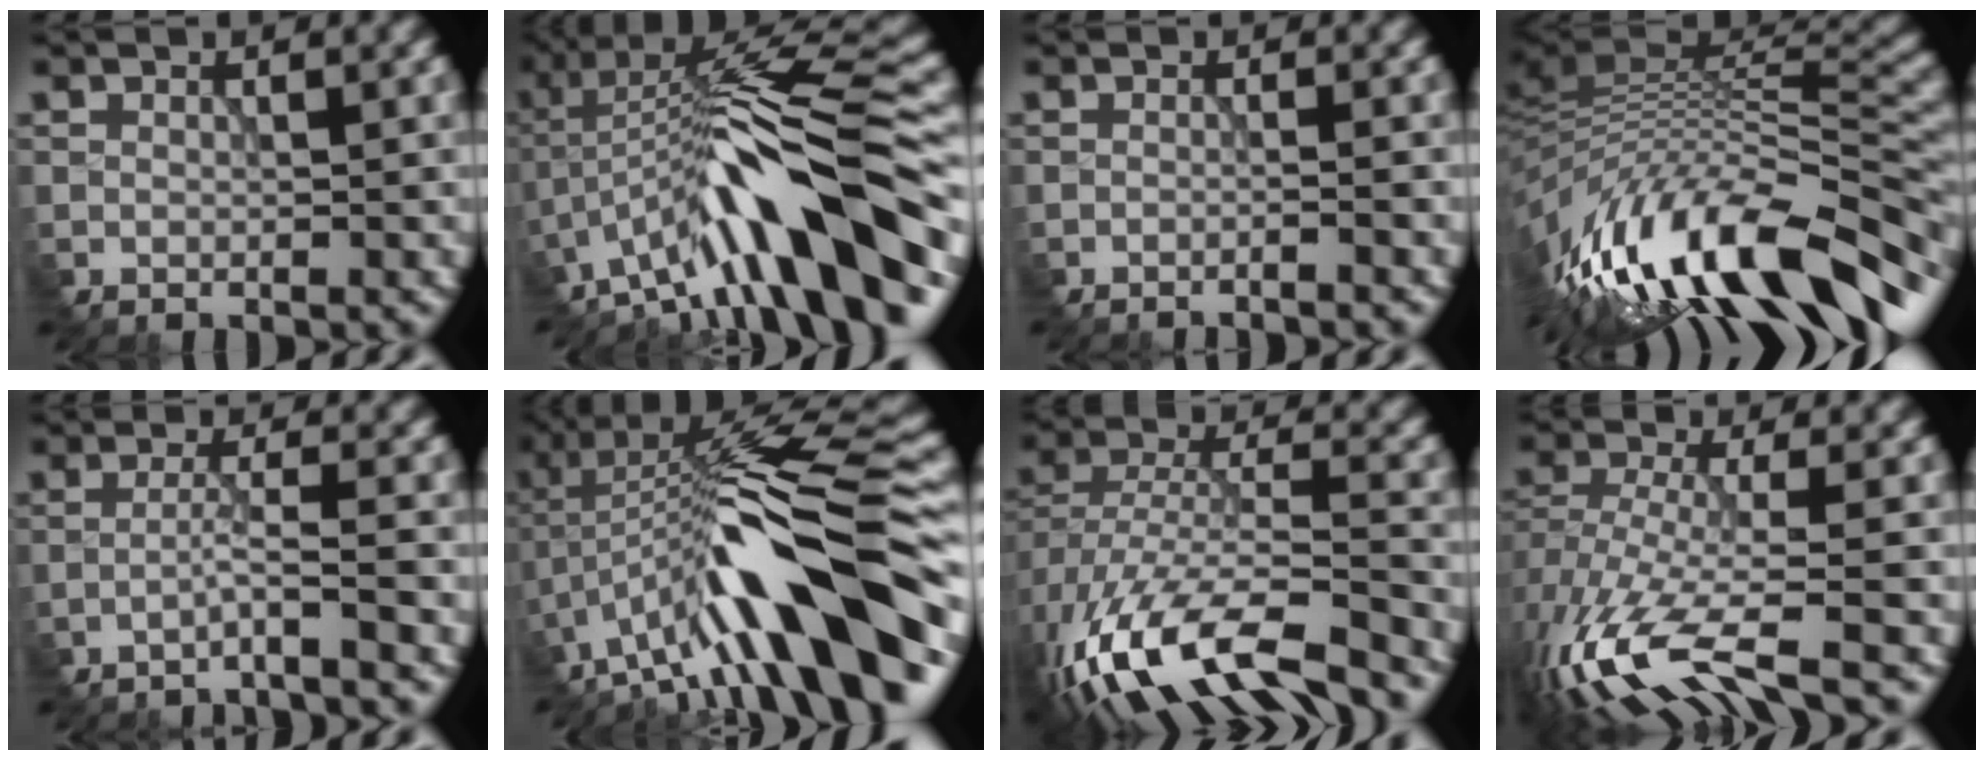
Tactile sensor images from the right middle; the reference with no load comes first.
{"total": 12.5, "force": [-6.6, 2.6, 10.3], "torque": [-0.153, 0.036, -0.099]}
{"total": 1.3, "force": [-1.0, 0.2, 0.8], "torque": [0.000, 0.003, -0.030]}
{"total": 13.7, "force": [-5.1, 5.5, 11.4], "torque": [-0.216, 0.025, -0.088]}
{"total": 2.3, "force": [-1.7, -0.4, 1.5], "torque": [-0.022, 0.011, -0.045]}
{"total": 13.7, "force": [-6.2, 2.8, 11.9], "torque": [-0.183, 0.033, -0.088]}
{"total": 13.8, "force": [-8.2, 5.6, 9.7], "torque": [-0.206, -0.006, -0.125]}
{"total": 10.2, "force": [-6.0, 3.6, 7.4], "torque": [-0.181, -0.020, -0.093]}